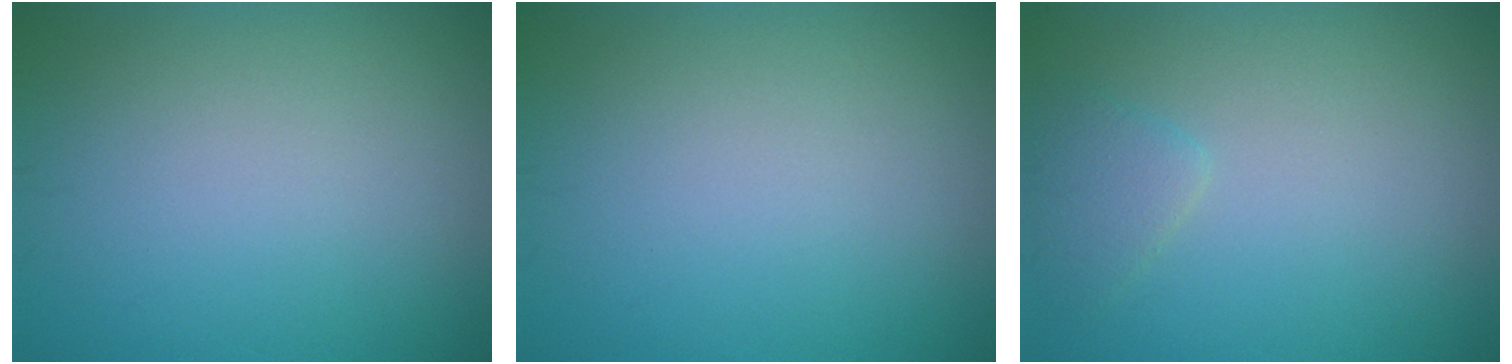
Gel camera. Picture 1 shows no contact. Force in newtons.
{"total": 0.0}
{"total": 1.7, "press": 1.7, "slide": 0.2}